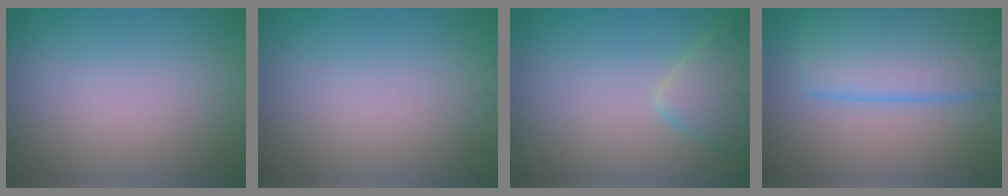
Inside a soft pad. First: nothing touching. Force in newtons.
{"total": 0.0}
{"total": 2.8, "press": 2.8, "slide": 0.2}
{"total": 8.3, "press": 8.3, "slide": 0.4}